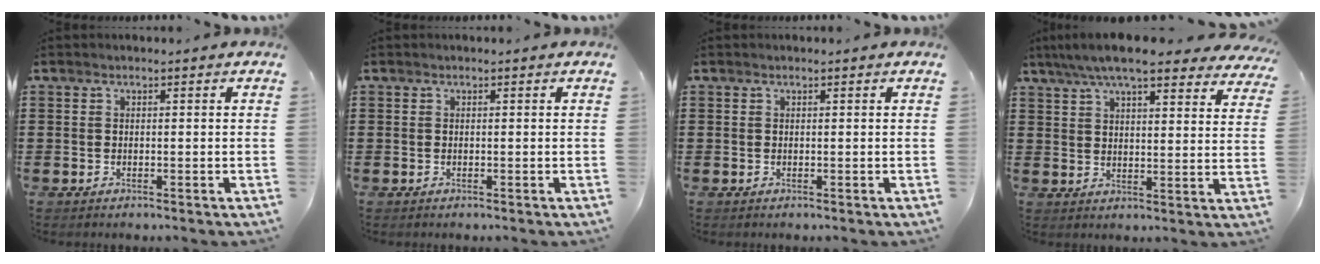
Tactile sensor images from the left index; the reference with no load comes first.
{"total": 0.0}
{"total": 0.0}
{"total": 8.4, "force": [7.3, 0.8, 4.1], "torque": [-0.102, -0.018, 0.131]}